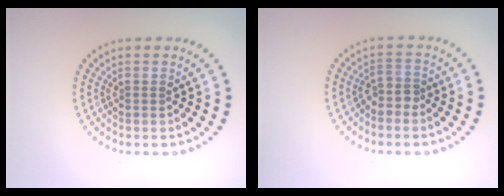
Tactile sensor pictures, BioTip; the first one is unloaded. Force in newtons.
{"total": 1.5, "press": 1.2, "slide": 0.9}